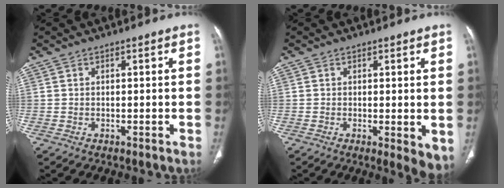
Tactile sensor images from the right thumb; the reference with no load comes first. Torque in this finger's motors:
{"motor_torque": [-0.16, 0.43, 0.13, -0.13, 0.00]}